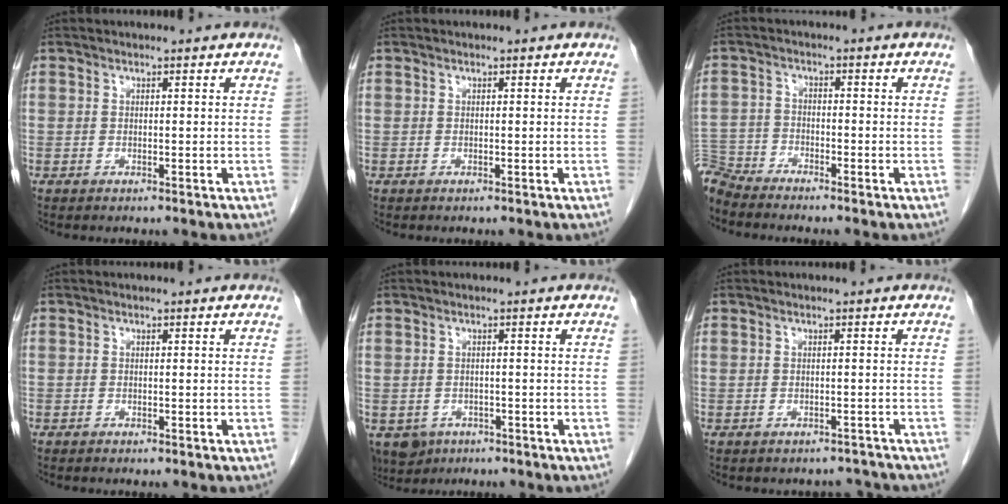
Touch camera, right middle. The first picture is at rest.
{"total": 0.0}
{"total": 5.4, "force": [-5.4, 0.4, 0.1], "torque": [-0.003, -0.006, -0.106]}
{"total": 0.0}
{"total": 5.3, "force": [-3.2, 3.9, 1.5], "torque": [-0.026, -0.001, -0.044]}
{"total": 3.1, "force": [-2.7, 1.4, -0.3], "torque": [0.010, 0.010, -0.035]}